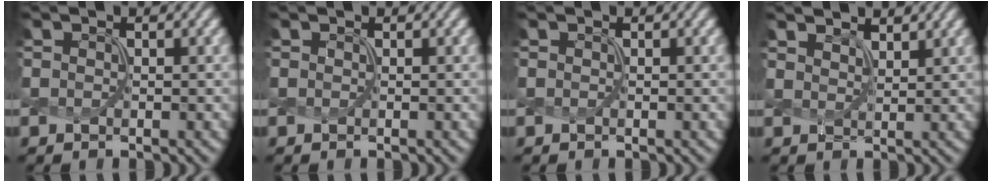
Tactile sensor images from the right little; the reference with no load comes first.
{"total": 0.0}
{"total": 0.0}
{"total": 3.3, "force": [2.9, 0.9, 1.2], "torque": [-0.010, 0.013, 0.031]}